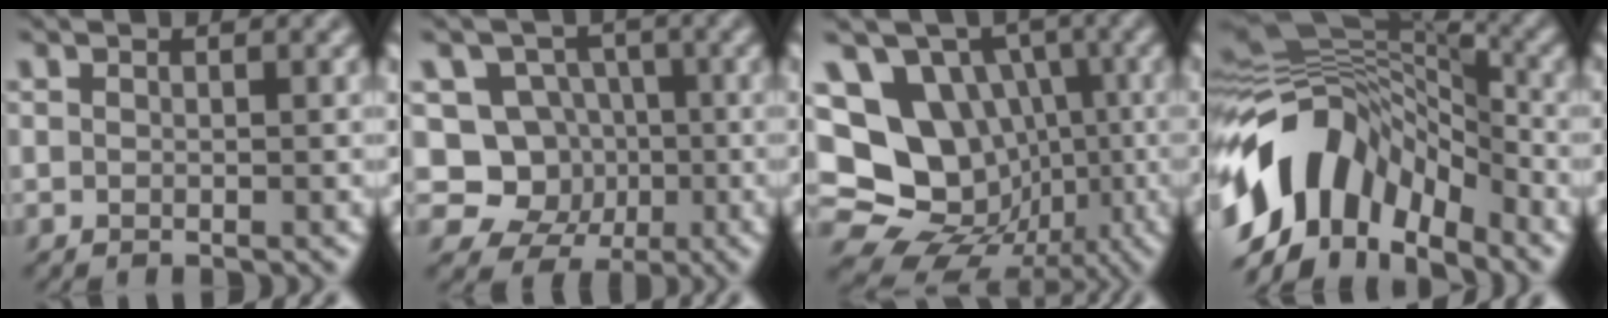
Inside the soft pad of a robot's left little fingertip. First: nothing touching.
{"total": 6.8, "force": [-0.7, 6.4, 2.2], "torque": [-0.023, 0.012, -0.045]}
{"total": 16.5, "force": [-1.1, 14.3, 8.1], "torque": [-0.180, 0.027, -0.019]}
{"total": 12.4, "force": [-6.1, 7.2, 8.0], "torque": [-0.144, 0.022, -0.122]}